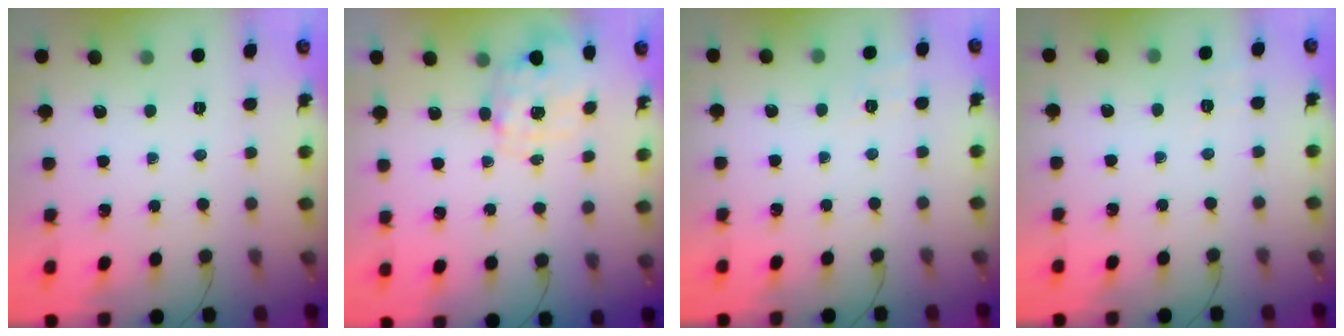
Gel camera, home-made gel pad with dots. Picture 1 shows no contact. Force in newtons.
{"total": 2.7, "press": 2.6, "slide": 0.9}
{"total": 7.7, "press": 7.5, "slide": 1.9}
{"total": 1.6, "press": 0.1, "slide": 1.6}